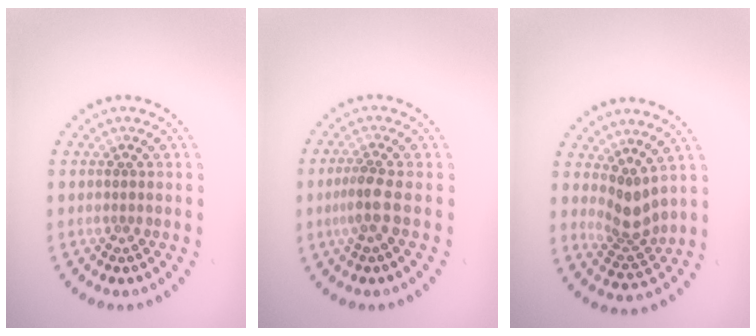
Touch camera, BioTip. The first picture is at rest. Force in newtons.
{"total": 2.2, "press": 1.7, "slide": 1.3}
{"total": 2.9, "press": 2.1, "slide": 2.0}